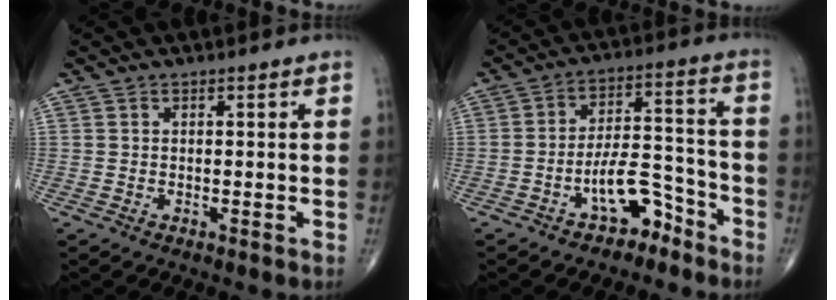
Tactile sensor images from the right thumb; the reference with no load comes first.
{"total": 9.0, "force": [-5.5, 4.4, 5.6], "torque": [-0.073, 0.064, -0.090]}